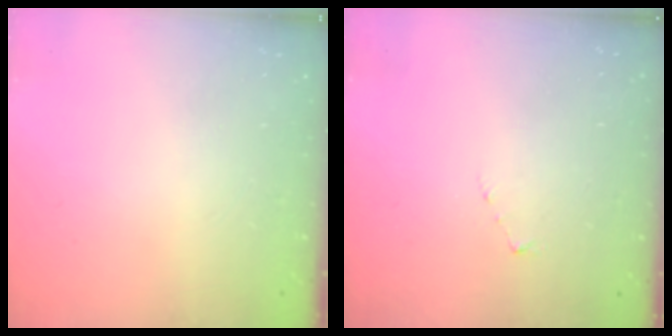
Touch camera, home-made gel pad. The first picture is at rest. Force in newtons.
{"total": 2.7, "press": 2.7, "slide": 0.3}